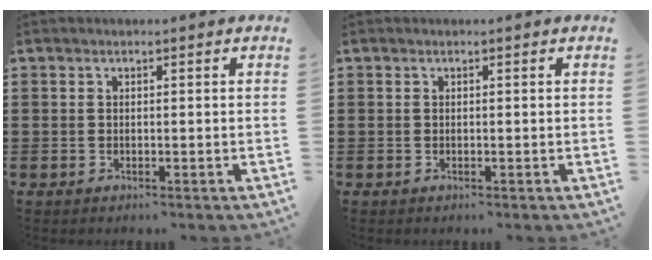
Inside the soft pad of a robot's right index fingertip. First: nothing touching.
{"total": 0.0}